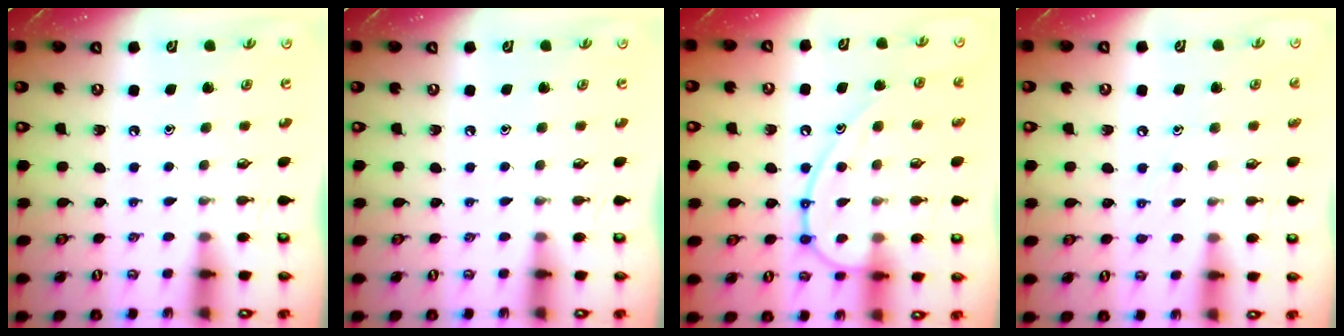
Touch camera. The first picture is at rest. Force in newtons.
{"total": 0.0}
{"total": 17.0, "press": 16.9, "slide": 1.7}
{"total": 7.1, "press": 7.1, "slide": 0.8}